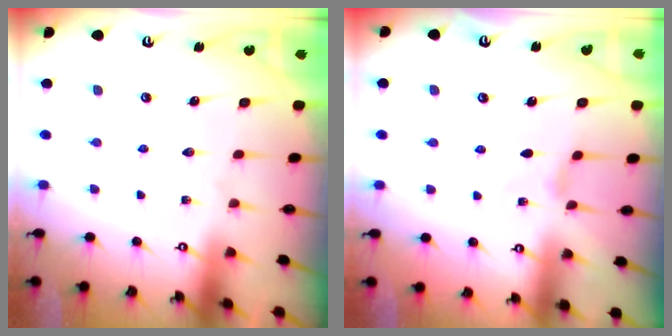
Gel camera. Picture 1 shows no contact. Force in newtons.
{"total": 0.0}